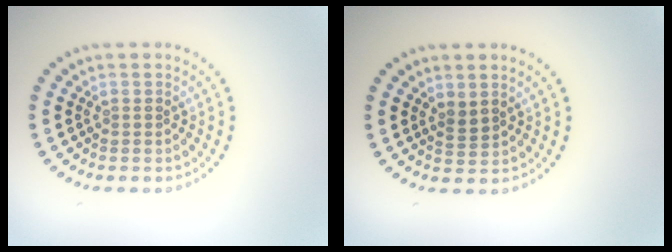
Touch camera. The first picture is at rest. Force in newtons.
{"total": 1.2, "press": 1.0, "slide": 0.7}